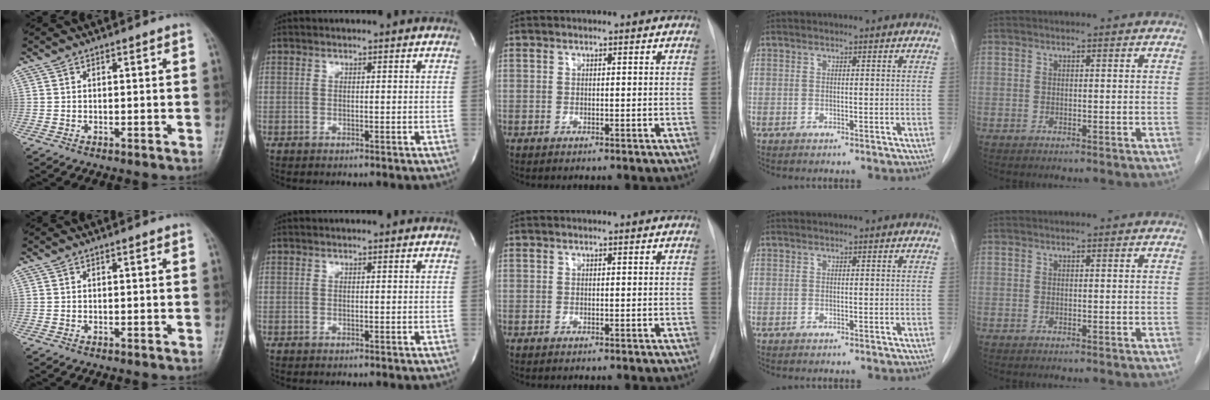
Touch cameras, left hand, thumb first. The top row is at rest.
{}